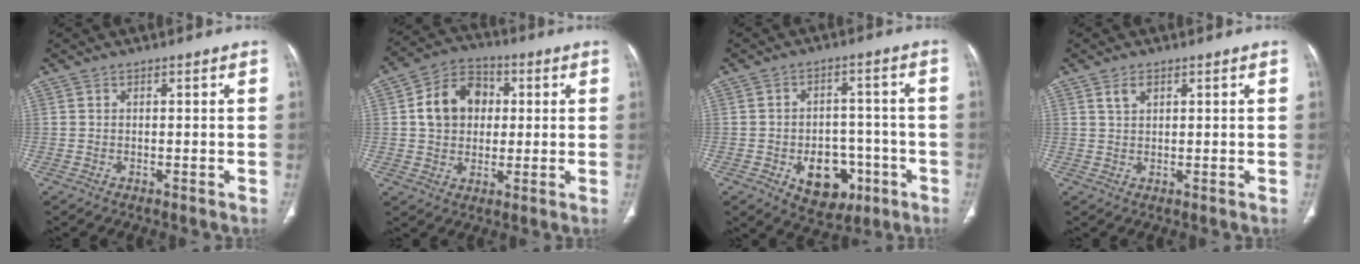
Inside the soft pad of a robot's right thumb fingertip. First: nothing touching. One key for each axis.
{"total": 11.6, "fx": 1.7, "fy": 9.2, "fz": 6.8, "tx": -0.089, "ty": 0.013, "tz": 0.020}
{"total": 11.2, "fx": -4.3, "fy": 7.8, "fz": 6.8, "tx": -0.053, "ty": 0.031, "tz": -0.049}
{"total": 2.1, "fx": 1.2, "fy": 1.2, "fz": 1.3, "tx": -0.024, "ty": -0.001, "tz": 0.028}